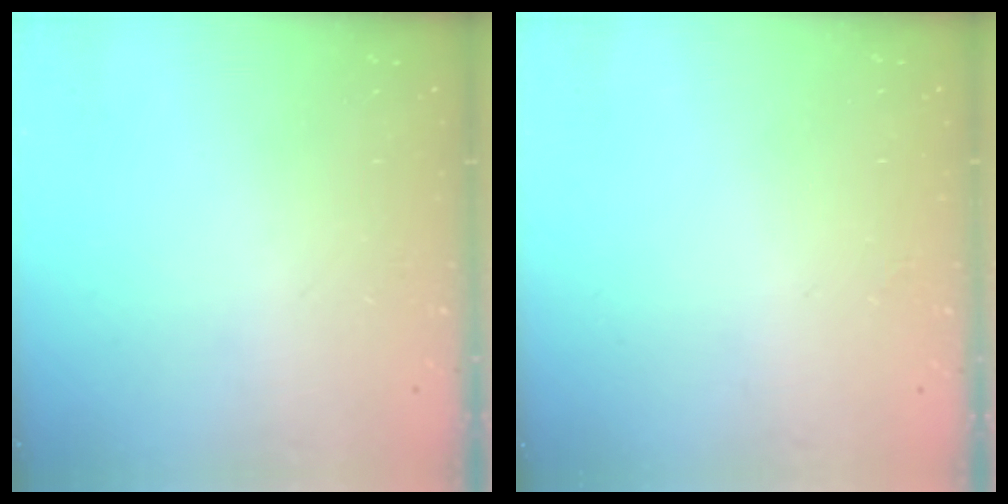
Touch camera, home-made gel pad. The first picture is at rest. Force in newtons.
{"total": 2.1, "press": 2.1, "slide": 0.2}